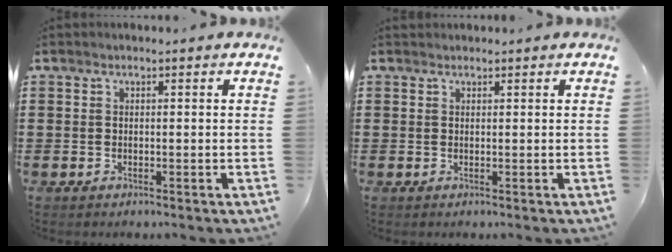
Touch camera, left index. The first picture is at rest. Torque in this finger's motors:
{"motor_torque": [0.07, -0.11, -0.04, -0.01]}